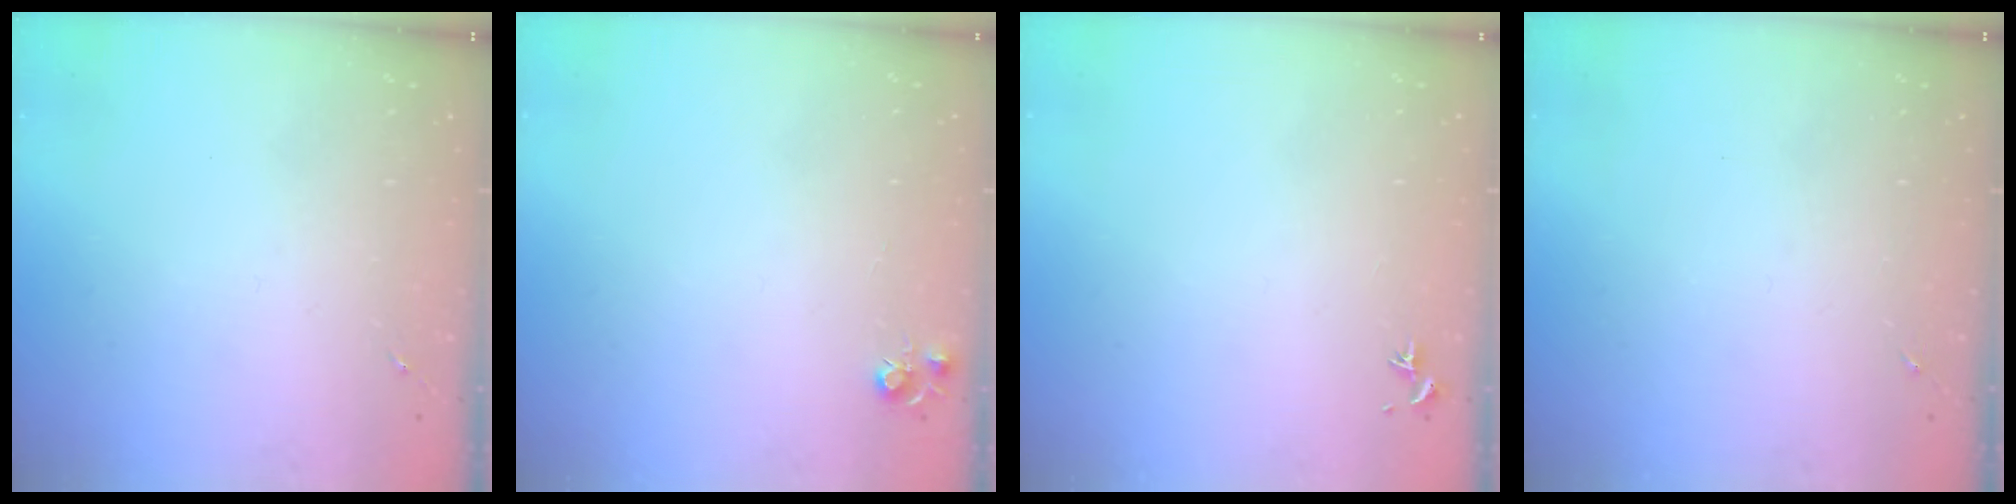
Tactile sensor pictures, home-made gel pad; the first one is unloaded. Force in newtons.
{"total": 5.1, "press": 5.0, "slide": 0.5}
{"total": 0.7, "press": 0.5, "slide": 0.4}
{"total": 0.0}